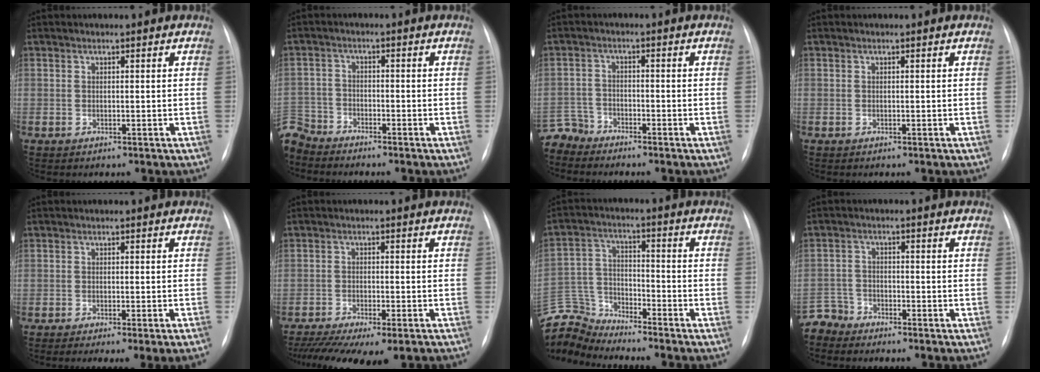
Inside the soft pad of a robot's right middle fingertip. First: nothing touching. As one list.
[{"total": 6.3, "force": [-6.0, 1.8, 0.1], "torque": [0.001, -0.003, -0.119]}, {"total": 4.4, "force": [-4.2, 0.9, -0.9], "torque": [0.024, -0.004, -0.082]}, {"total": 0.0}, {"total": 5.6, "force": [-4.1, -0.6, 3.8], "torque": [-0.040, -0.013, -0.057]}, {"total": 12.6, "force": [-9.8, 2.9, 7.4], "torque": [-0.133, -0.014, -0.147]}, {"total": 8.6, "force": [-8.5, -0.2, -0.9], "torque": [0.012, 0.020, -0.167]}, {"total": 3.9, "force": [-3.7, 0.8, -1.1], "torque": [0.029, -0.004, -0.072]}]